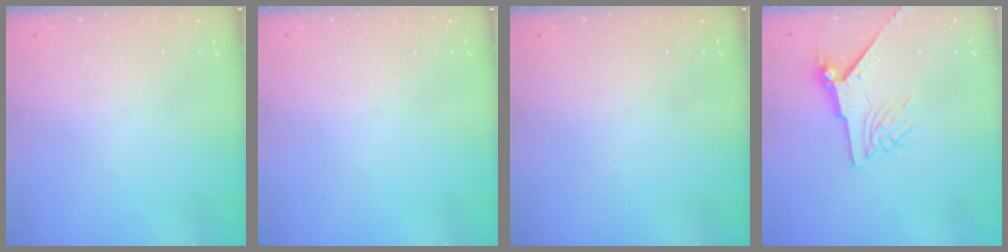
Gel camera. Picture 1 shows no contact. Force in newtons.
{"total": 0.0}
{"total": 0.0}
{"total": 7.3, "press": 7.2, "slide": 1.0}